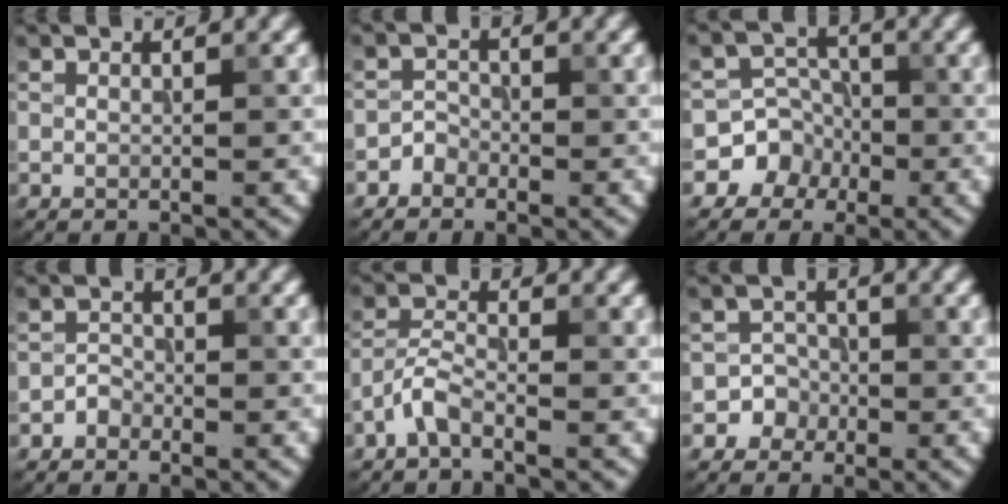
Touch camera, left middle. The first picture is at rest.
{"total": 1.4, "force": [-1.0, 0.9, 0.0], "torque": [0.005, 0.010, -0.020]}
{"total": 4.8, "force": [-2.2, 4.3, 0.2], "torque": [0.034, 0.008, -0.061]}
{"total": 1.2, "force": [-0.9, 0.8, 0.1], "torque": [0.002, 0.007, -0.018]}
{"total": 2.3, "force": [-1.7, 0.6, 1.5], "torque": [-0.034, 0.007, -0.043]}
{"total": 2.9, "force": [-1.3, 2.5, -0.1], "torque": [0.038, 0.009, -0.031]}